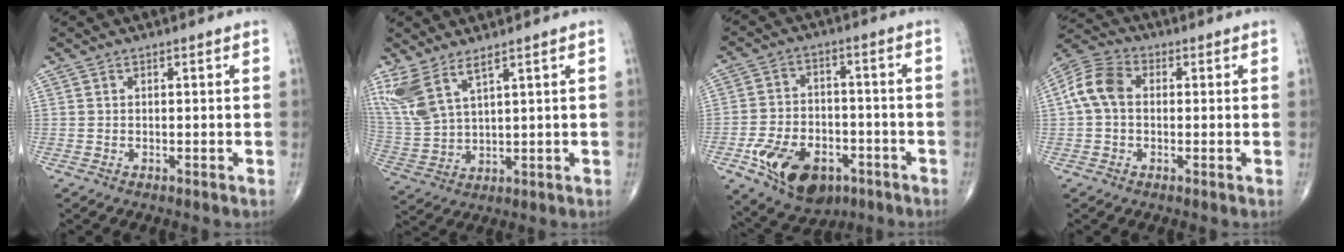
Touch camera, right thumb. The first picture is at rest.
{"total": 9.3, "force": [6.0, 3.0, 6.4], "torque": [-0.153, -0.024, 0.142]}
{"total": 15.0, "force": [-6.8, 9.5, 9.5], "torque": [-0.144, 0.028, -0.104]}
{"total": 8.1, "force": [0.5, 5.8, 5.6], "torque": [-0.112, 0.027, -0.001]}